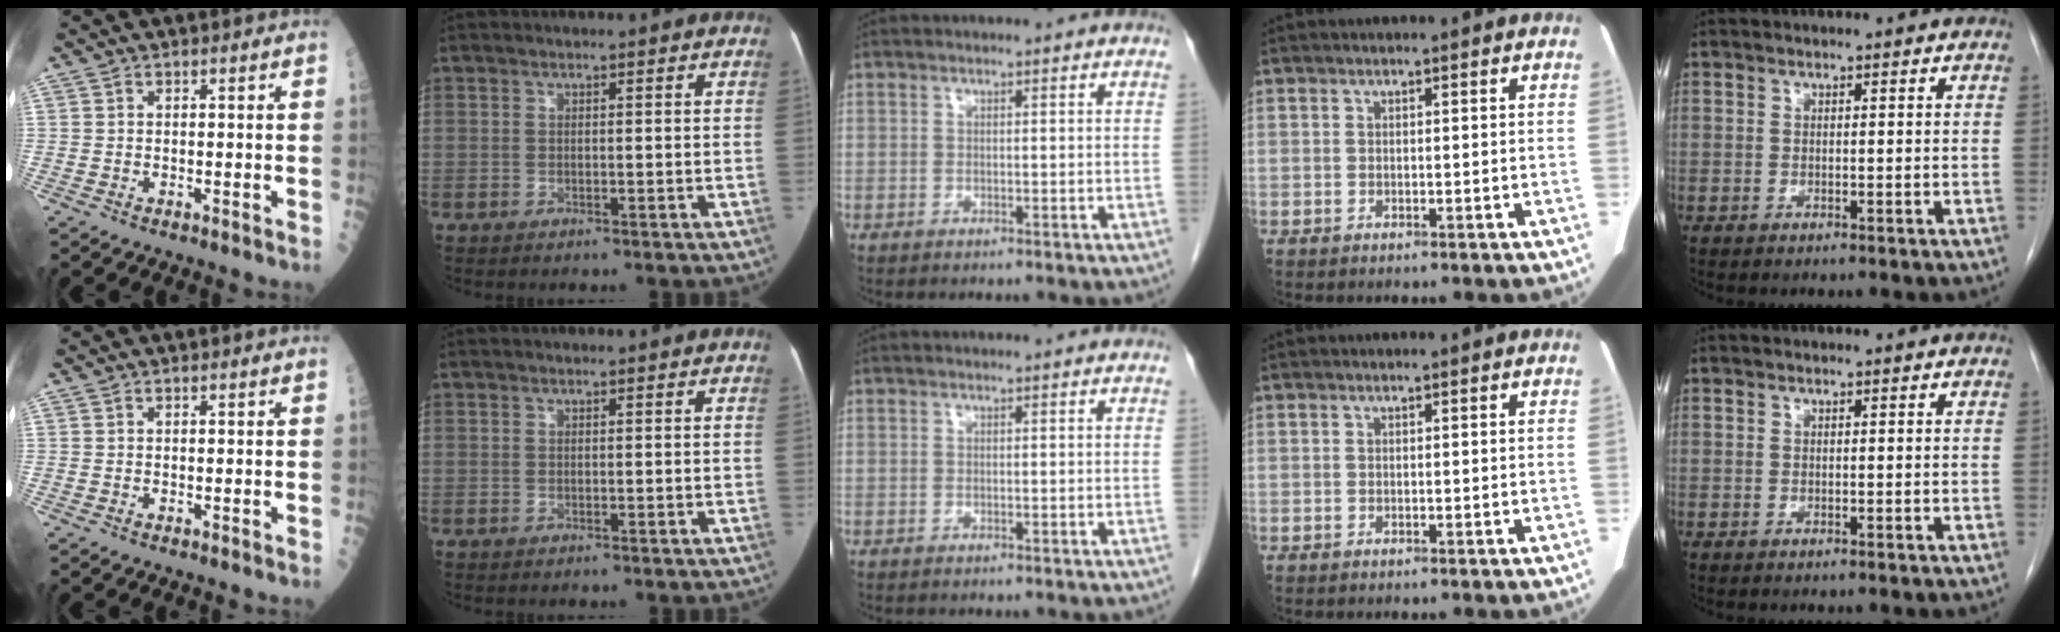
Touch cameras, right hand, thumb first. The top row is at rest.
{}